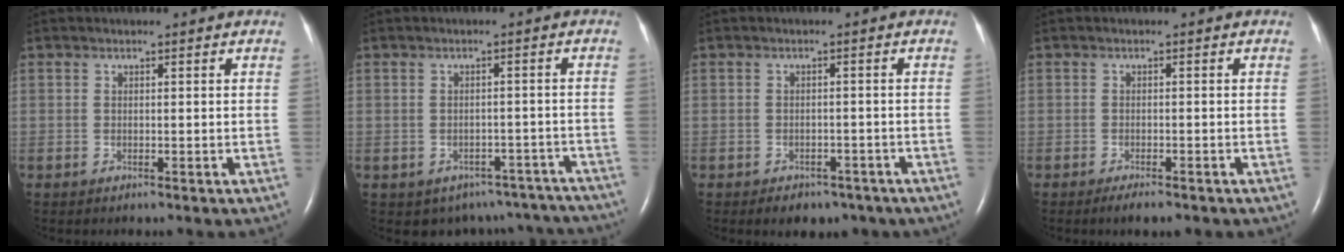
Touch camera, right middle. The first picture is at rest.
{"total": 12.5, "force": [-10.9, 5.9, 1.6], "torque": [-0.017, 0.028, -0.105]}
{"total": 5.9, "force": [-4.5, 3.4, 1.8], "torque": [-0.023, 0.013, -0.044]}
{"total": 2.8, "force": [-2.2, 0.7, 1.6], "torque": [-0.026, -0.004, -0.025]}